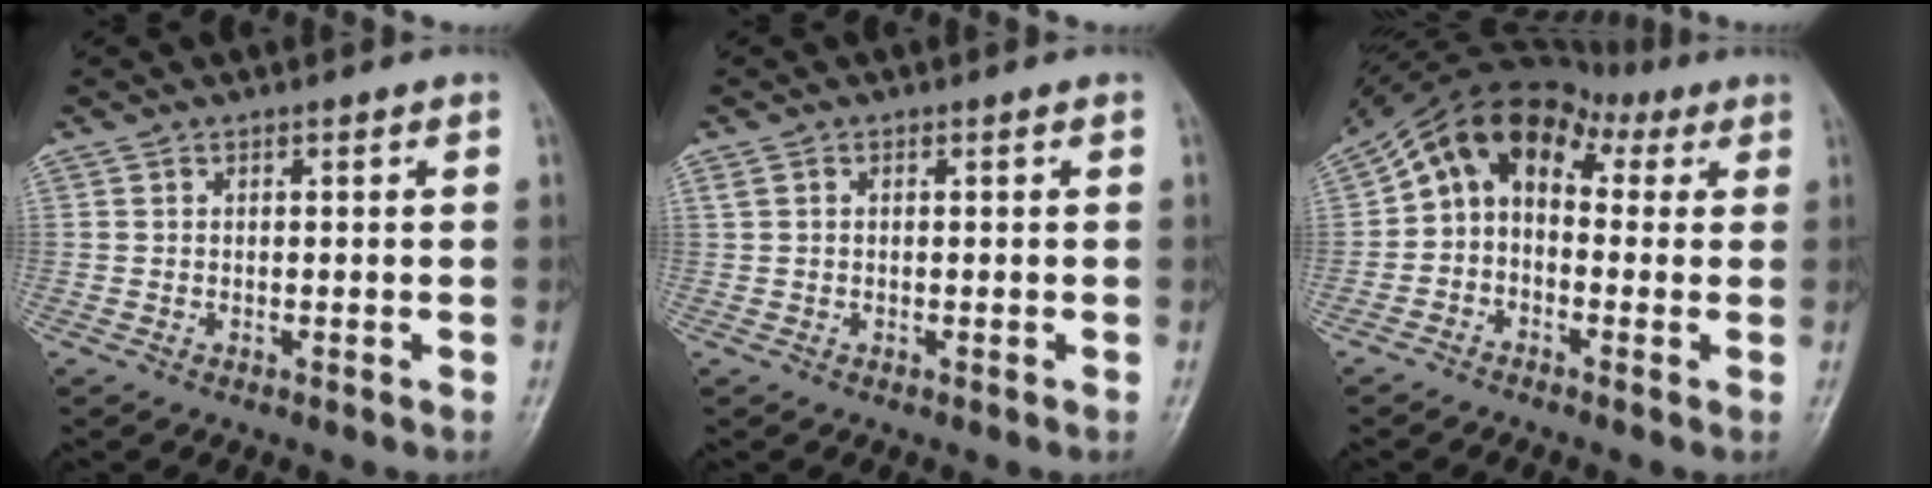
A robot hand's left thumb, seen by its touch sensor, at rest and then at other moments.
{"total": 0.9, "force": [0.2, 0.4, 0.8], "torque": [-0.021, 0.013, 0.008]}
{"total": 10.3, "force": [2.0, 7.9, 6.3], "torque": [-0.079, 0.048, 0.018]}